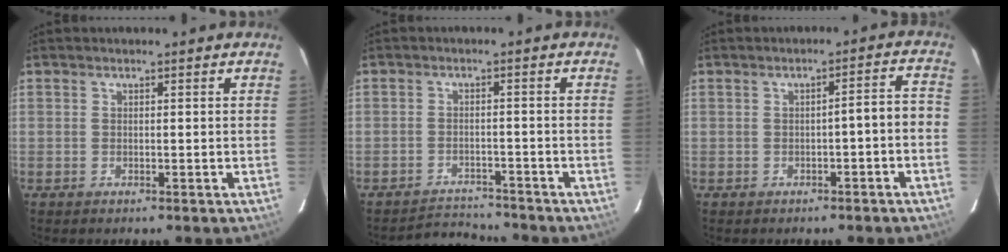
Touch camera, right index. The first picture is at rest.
{"total": 4.4, "force": [-4.2, 0.4, -1.2], "torque": [0.021, 0.003, -0.067]}
{"total": 3.6, "force": [-1.4, 0.6, 3.3], "torque": [-0.035, 0.021, -0.020]}